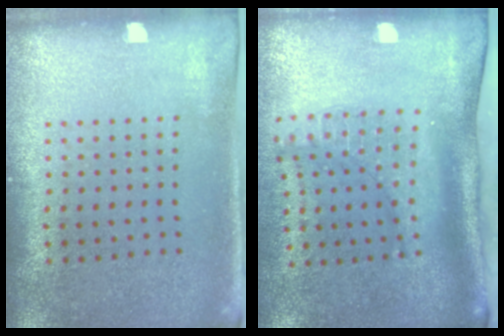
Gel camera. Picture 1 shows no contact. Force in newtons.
{"total": 2.3, "press": 1.6, "slide": 1.7}